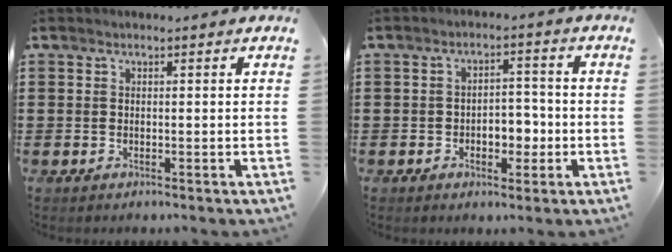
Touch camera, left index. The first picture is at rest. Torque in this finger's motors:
{"motor_torque": [0.14, 0.09, 0.12, 0.04]}